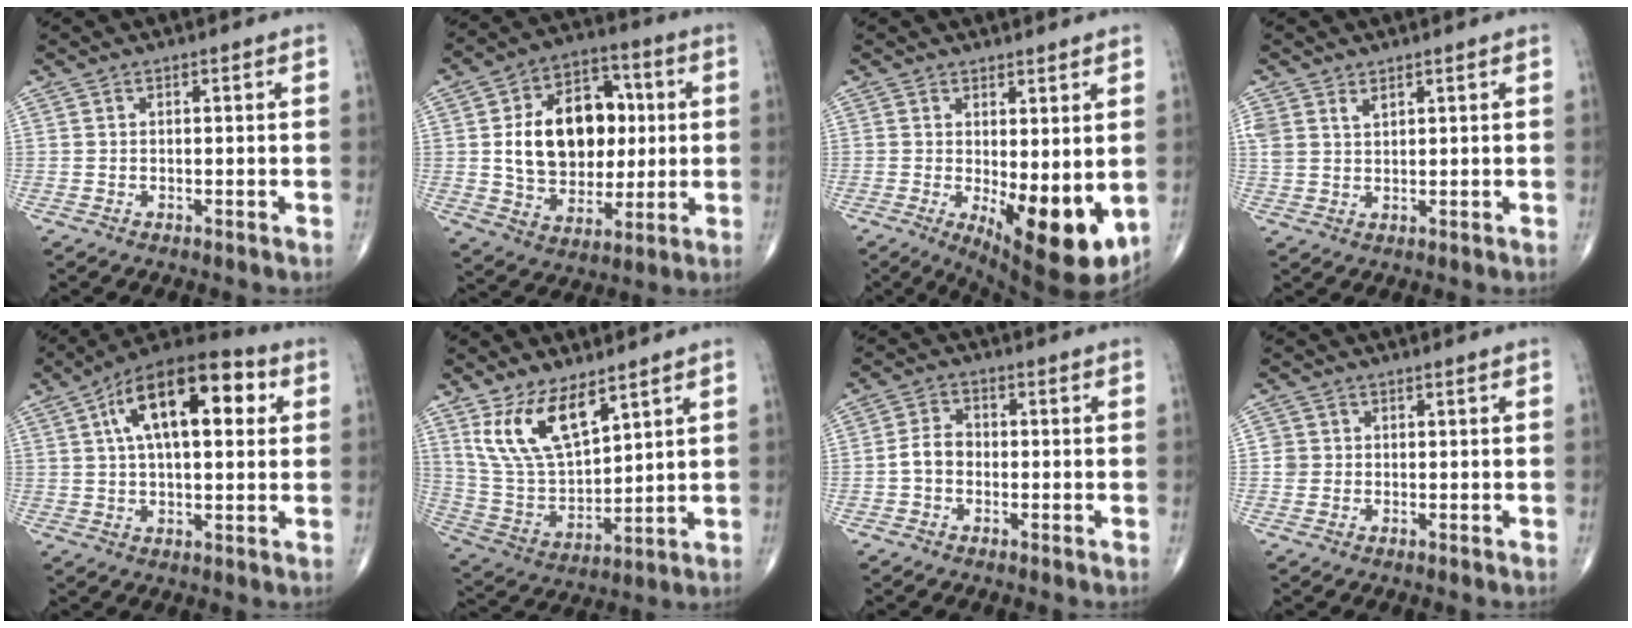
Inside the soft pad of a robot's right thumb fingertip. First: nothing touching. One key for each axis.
{"total": 19.2, "fx": 2.2, "fy": 13.6, "fz": 13.4, "tx": -0.166, "ty": 0.012, "tz": 0.042}
{"total": 12.4, "fx": -1.8, "fy": 4.6, "fz": 11.3, "tx": -0.155, "ty": -0.030, "tz": -0.011}
{"total": 3.6, "fx": 2.2, "fy": 2.1, "fz": 1.9, "tx": -0.035, "ty": -0.004, "tz": 0.052}
{"total": 18.8, "fx": 5.4, "fy": 8.7, "fz": 15.8, "tx": -0.234, "ty": 0.022, "tz": 0.076}
{"total": 13.7, "fx": 8.0, "fy": 6.2, "fz": 9.3, "tx": -0.161, "ty": -0.035, "tz": 0.174}
{"total": 4.2, "fx": -1.0, "fy": 3.1, "fz": 2.6, "tx": -0.043, "ty": 0.017, "tz": -0.027}
{"total": 2.0, "fx": 0.0, "fy": 1.9, "fz": 0.3, "tx": 0.007, "ty": 0.005, "tz": 0.000}